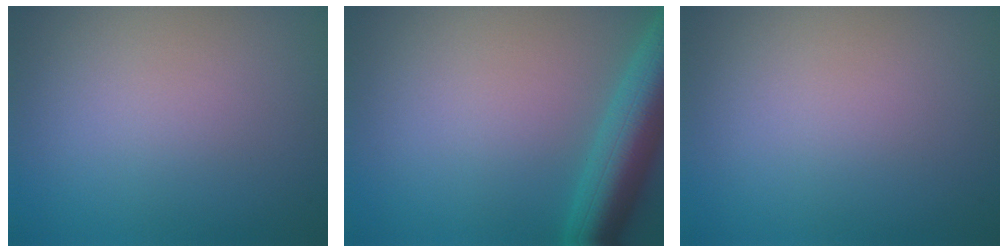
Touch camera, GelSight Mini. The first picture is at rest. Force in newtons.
{"total": 7.0, "press": 6.9, "slide": 0.4}
{"total": 0.0}